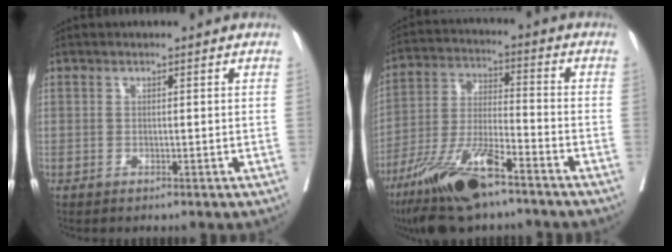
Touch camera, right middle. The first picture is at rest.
{"total": 15.1, "force": [-10.0, 2.6, 11.1], "torque": [-0.228, -0.029, -0.183]}